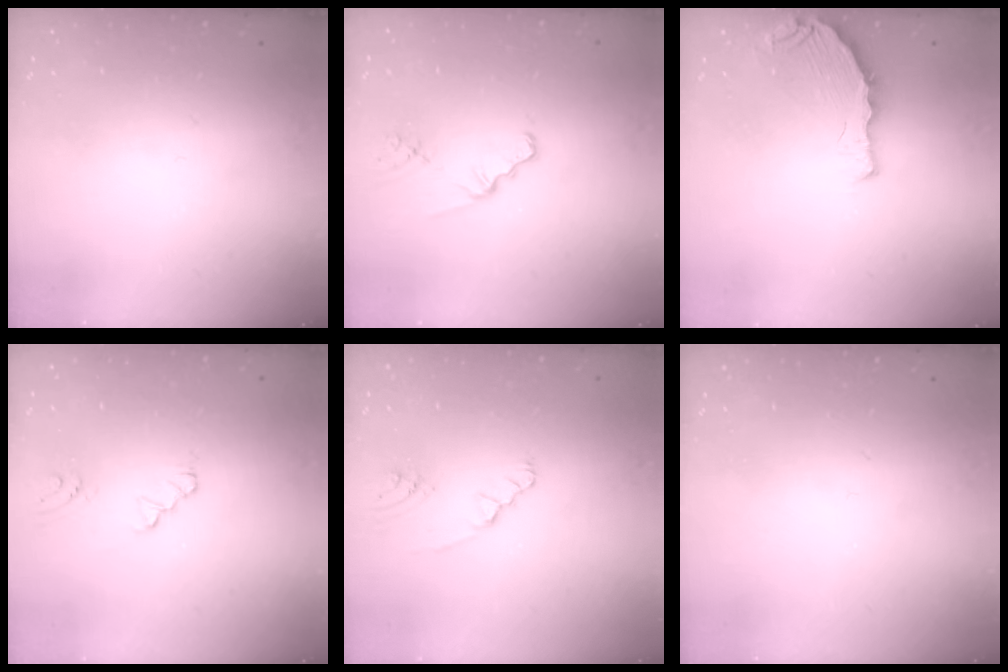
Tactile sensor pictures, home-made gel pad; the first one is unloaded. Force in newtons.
{"total": 1.6, "press": 1.6, "slide": 0.1}
{"total": 7.6, "press": 6.0, "slide": 4.6}
{"total": 2.8, "press": 2.8, "slide": 0.1}
{"total": 2.5, "press": 2.3, "slide": 1.1}
{"total": 0.0}